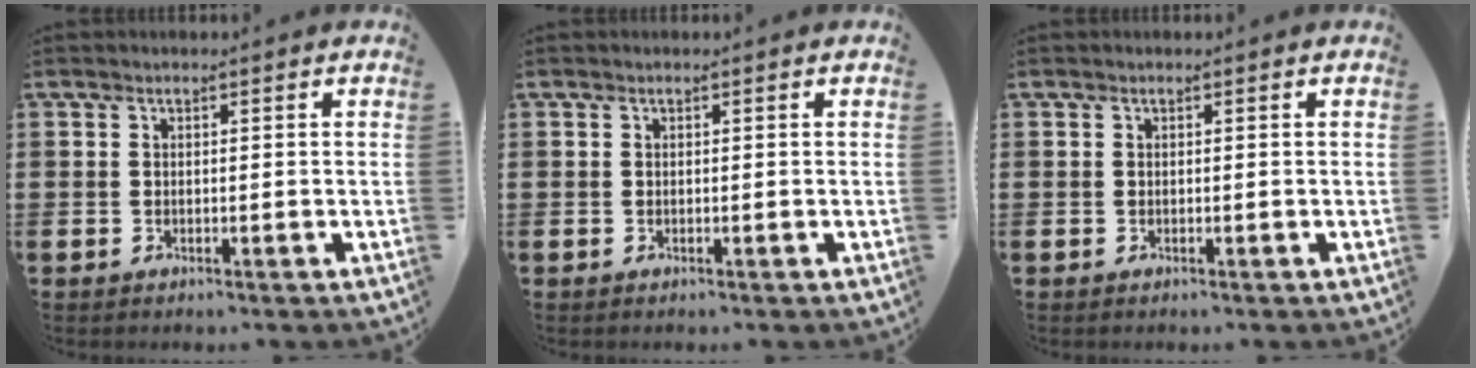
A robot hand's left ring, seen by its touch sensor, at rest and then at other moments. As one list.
[{"total": 0.0}, {"total": 0.0}]